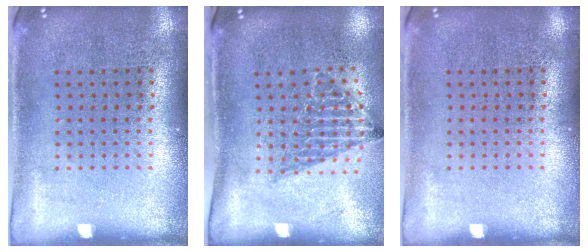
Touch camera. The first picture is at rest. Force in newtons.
{"total": 1.3, "press": 1.1, "slide": 0.7}
{"total": 0.0}